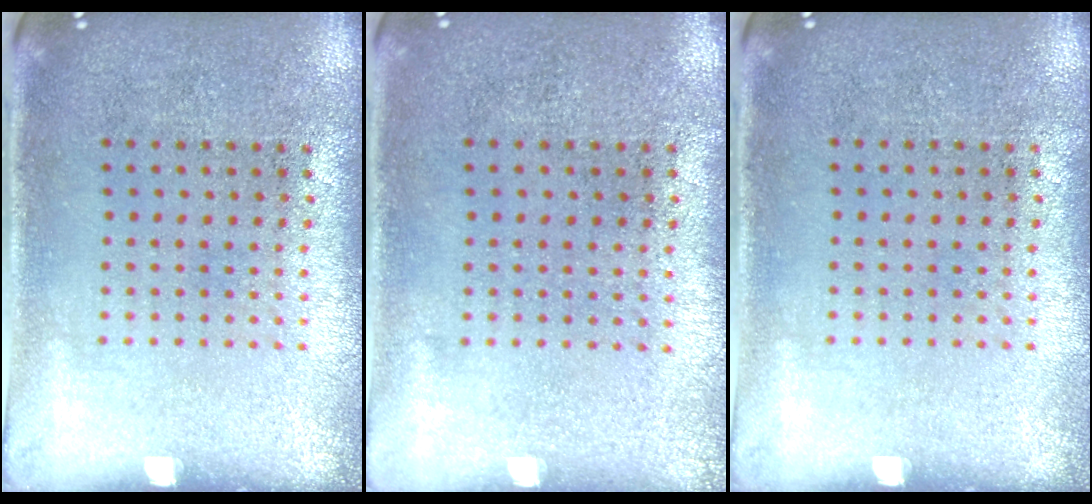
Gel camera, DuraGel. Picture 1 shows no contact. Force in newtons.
{"total": 0.0}
{"total": 0.0}